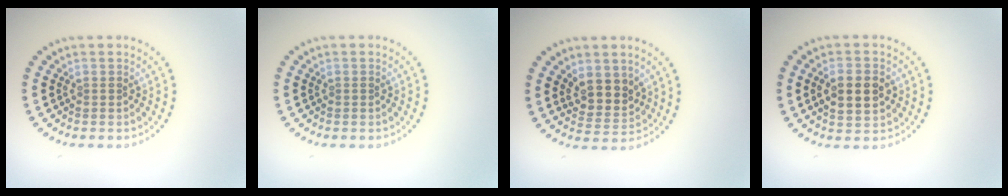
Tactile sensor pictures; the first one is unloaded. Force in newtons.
{"total": 0.0}
{"total": 3.3, "press": 2.9, "slide": 1.5}
{"total": 4.4, "press": 4.4, "slide": 0.2}